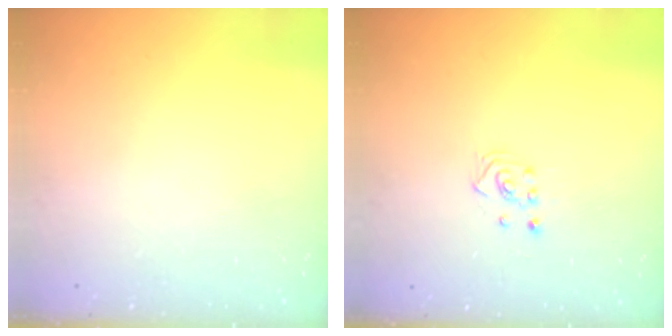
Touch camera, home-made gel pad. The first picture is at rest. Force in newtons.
{"total": 2.5, "press": 2.4, "slide": 0.8}